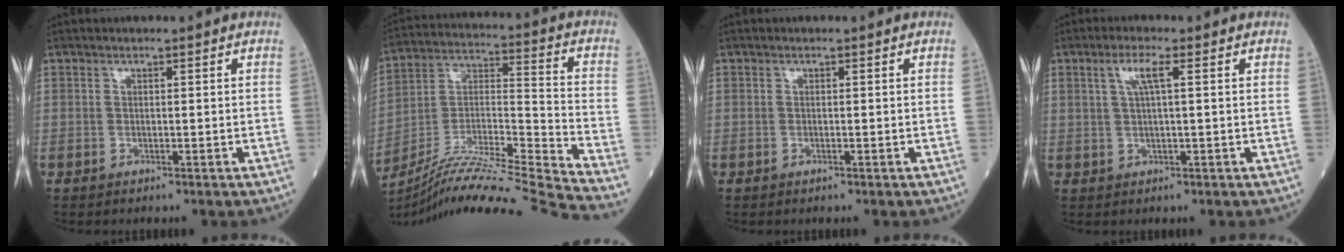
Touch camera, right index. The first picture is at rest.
{"total": 23.9, "force": [-21.5, -3.0, 10.1], "torque": [-0.183, -0.022, -0.360]}
{"total": 0.0}
{"total": 3.4, "force": [1.2, 0.2, 3.2], "torque": [-0.069, 0.009, 0.024]}